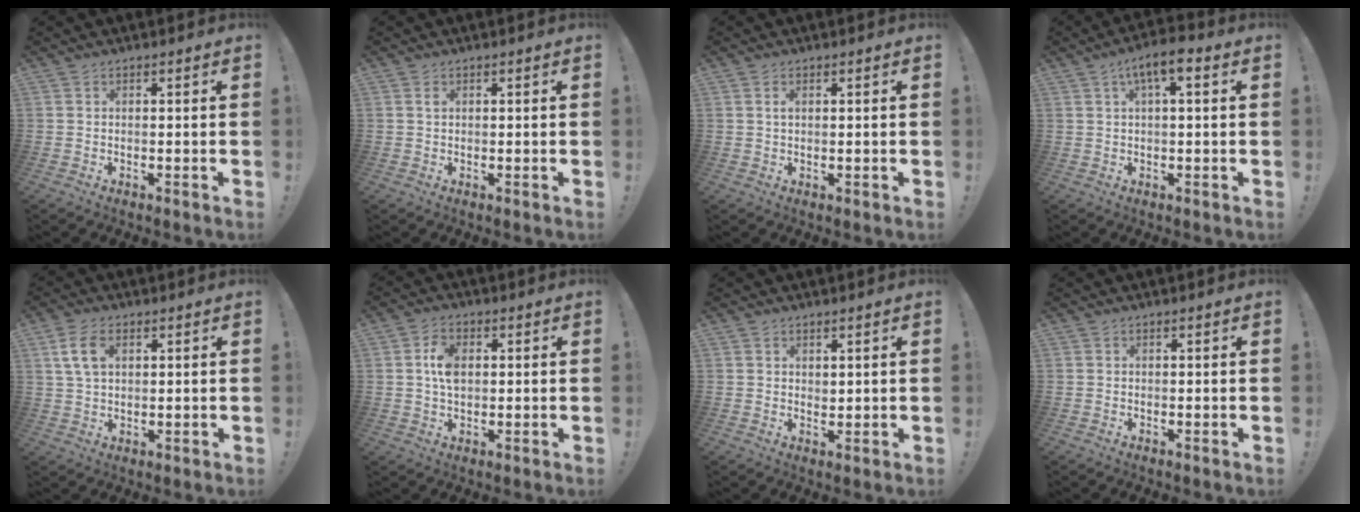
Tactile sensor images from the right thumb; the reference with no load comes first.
{"total": 0.7, "force": [0.2, 0.5, 0.4], "torque": [-0.002, 0.000, 0.002]}
{"total": 1.4, "force": [0.5, 0.5, 1.2], "torque": [-0.016, 0.000, 0.007]}
{"total": 6.4, "force": [2.2, 1.4, 5.8], "torque": [-0.093, -0.005, 0.032]}
{"total": 8.2, "force": [3.1, 4.8, 6.0], "torque": [-0.115, 0.000, 0.058]}
{"total": 7.0, "force": [0.9, 4.5, 5.3], "torque": [-0.092, 0.006, 0.015]}
{"total": 2.0, "force": [1.5, 1.1, 0.5], "torque": [0.002, -0.010, 0.025]}
{"total": 0.0}